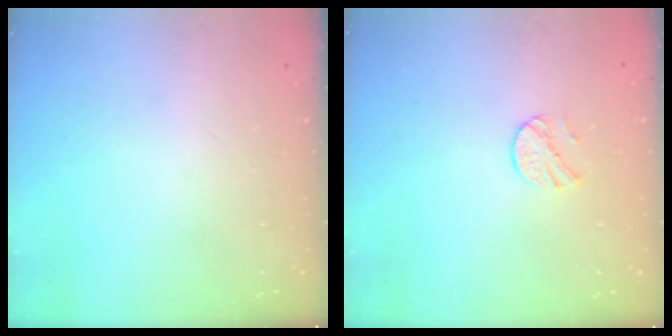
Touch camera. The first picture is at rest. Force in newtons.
{"total": 7.3, "press": 7.3, "slide": 0.5}